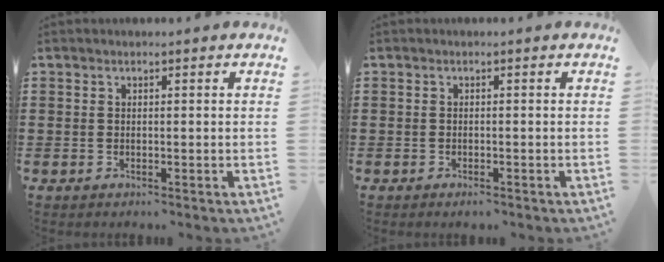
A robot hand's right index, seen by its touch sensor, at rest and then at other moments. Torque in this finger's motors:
{"motor_torque": [0.12, 0.30, 0.10, 0.00]}